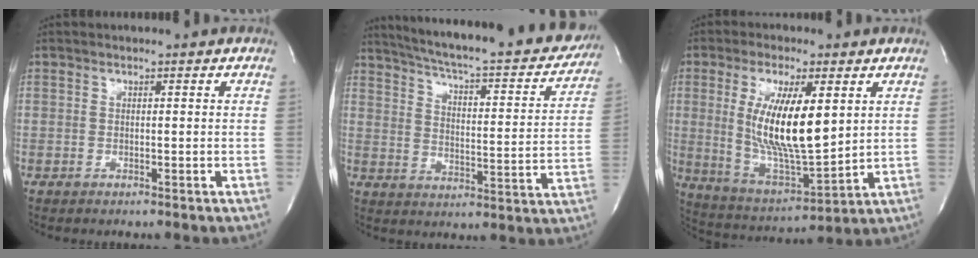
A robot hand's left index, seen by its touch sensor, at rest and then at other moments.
{"total": 27.6, "force": [23.8, 5.0, 13.0], "torque": [-0.208, -0.044, 0.302]}
{"total": 13.9, "force": [2.9, 3.3, 13.1], "torque": [-0.261, -0.020, 0.058]}